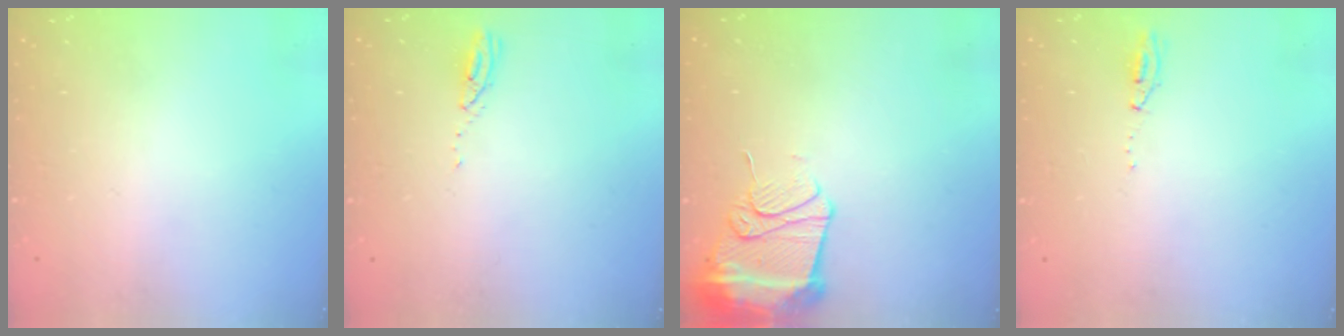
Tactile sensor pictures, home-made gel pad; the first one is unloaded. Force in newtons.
{"total": 3.2, "press": 3.2, "slide": 0.2}
{"total": 13.2, "press": 13.2, "slide": 1.4}
{"total": 5.0, "press": 3.7, "slide": 3.3}